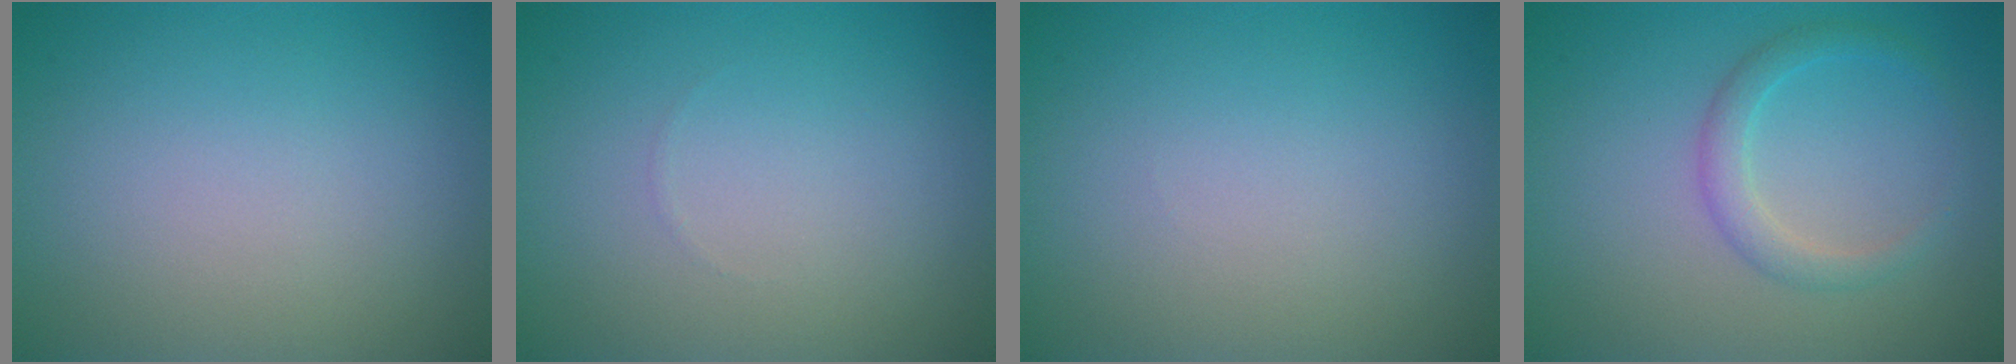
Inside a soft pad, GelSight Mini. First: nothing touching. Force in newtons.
{"total": 0.0}
{"total": 0.0}
{"total": 2.1, "press": 2.1, "slide": 0.1}